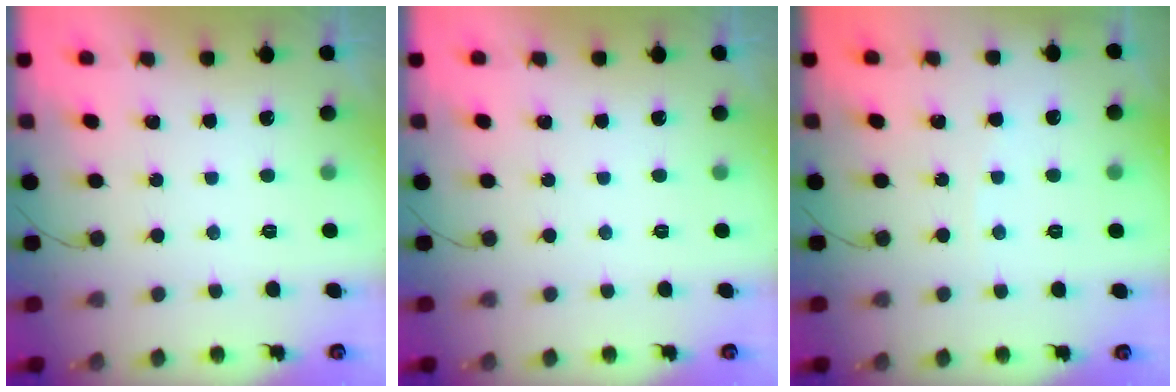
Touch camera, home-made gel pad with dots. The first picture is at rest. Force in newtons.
{"total": 0.0}
{"total": 1.8, "press": 1.7, "slide": 0.2}